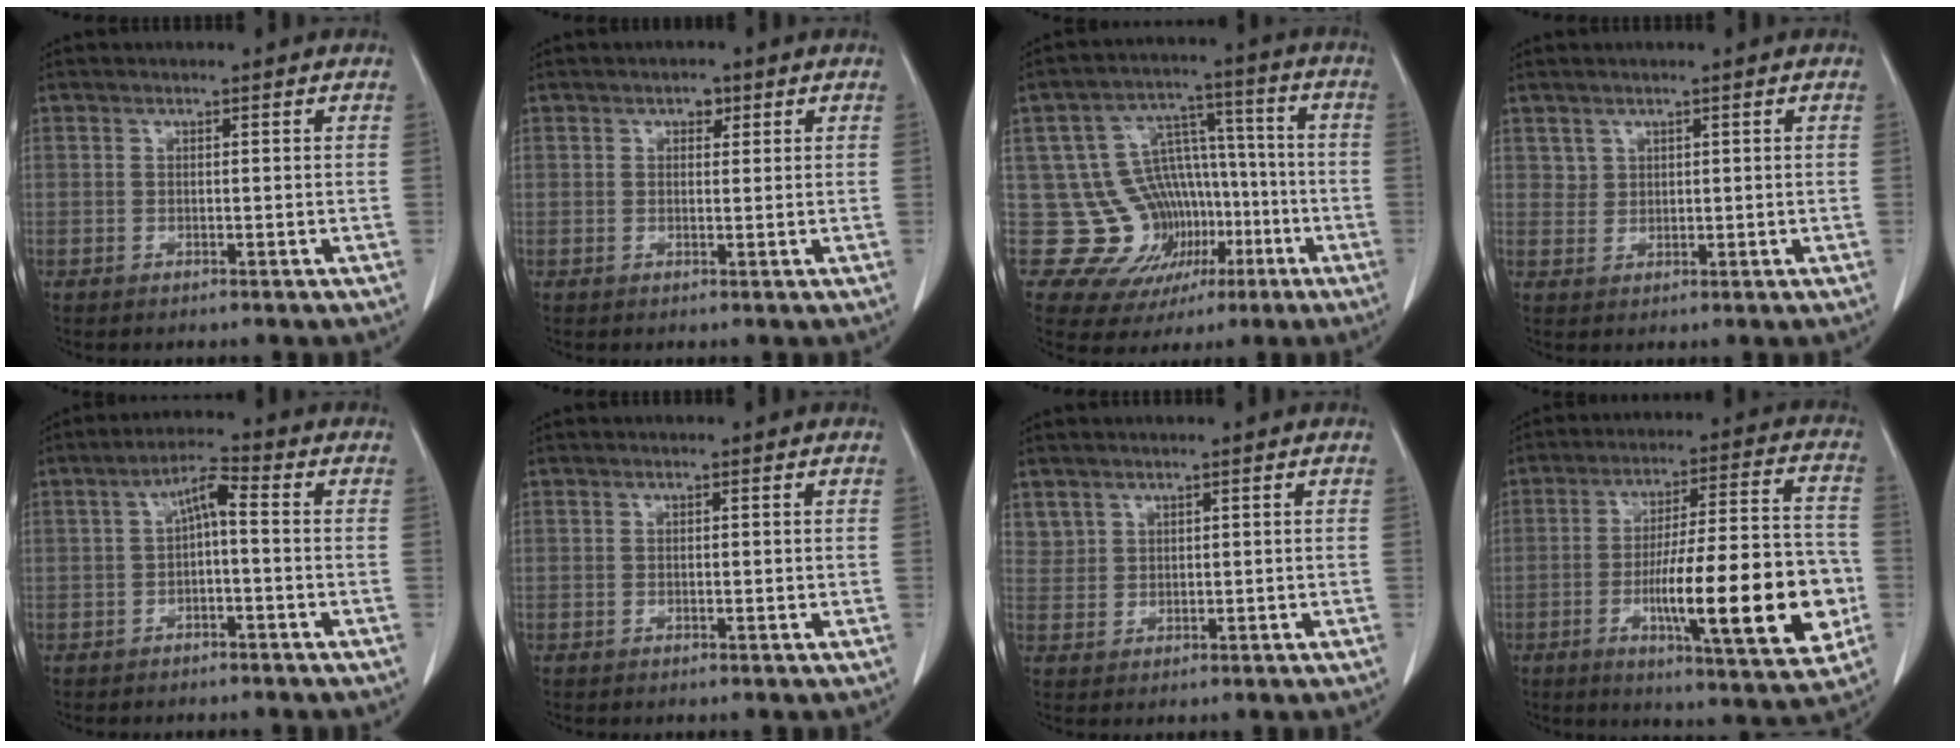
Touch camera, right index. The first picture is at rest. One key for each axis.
{"total": 1.7, "fx": 0.9, "fy": 1.0, "fz": 1.0, "tx": -0.010, "ty": 0.003, "tz": 0.010}
{"total": 14.4, "fx": -3.0, "fy": 12.8, "fz": 5.7, "tx": -0.097, "ty": 0.065, "tz": -0.021}
{"total": 1.7, "fx": 1.1, "fy": 1.3, "fz": 0.1, "tx": 0.012, "ty": 0.002, "tz": 0.015}
{"total": 4.3, "fx": 0.0, "fy": 0.9, "fz": 4.2, "tx": -0.073, "ty": 0.023, "tz": -0.004}
{"total": 0.8, "fx": 0.0, "fy": 0.3, "fz": 0.8, "tx": -0.010, "ty": 0.001, "tz": 0.000}
{"total": 2.4, "fx": 1.7, "fy": 1.6, "fz": 0.1, "tx": 0.008, "ty": 0.003, "tz": 0.034}
{"total": 20.4, "fx": -5.0, "fy": 3.1, "fz": 19.5, "tx": -0.277, "ty": 0.005, "tz": -0.068}